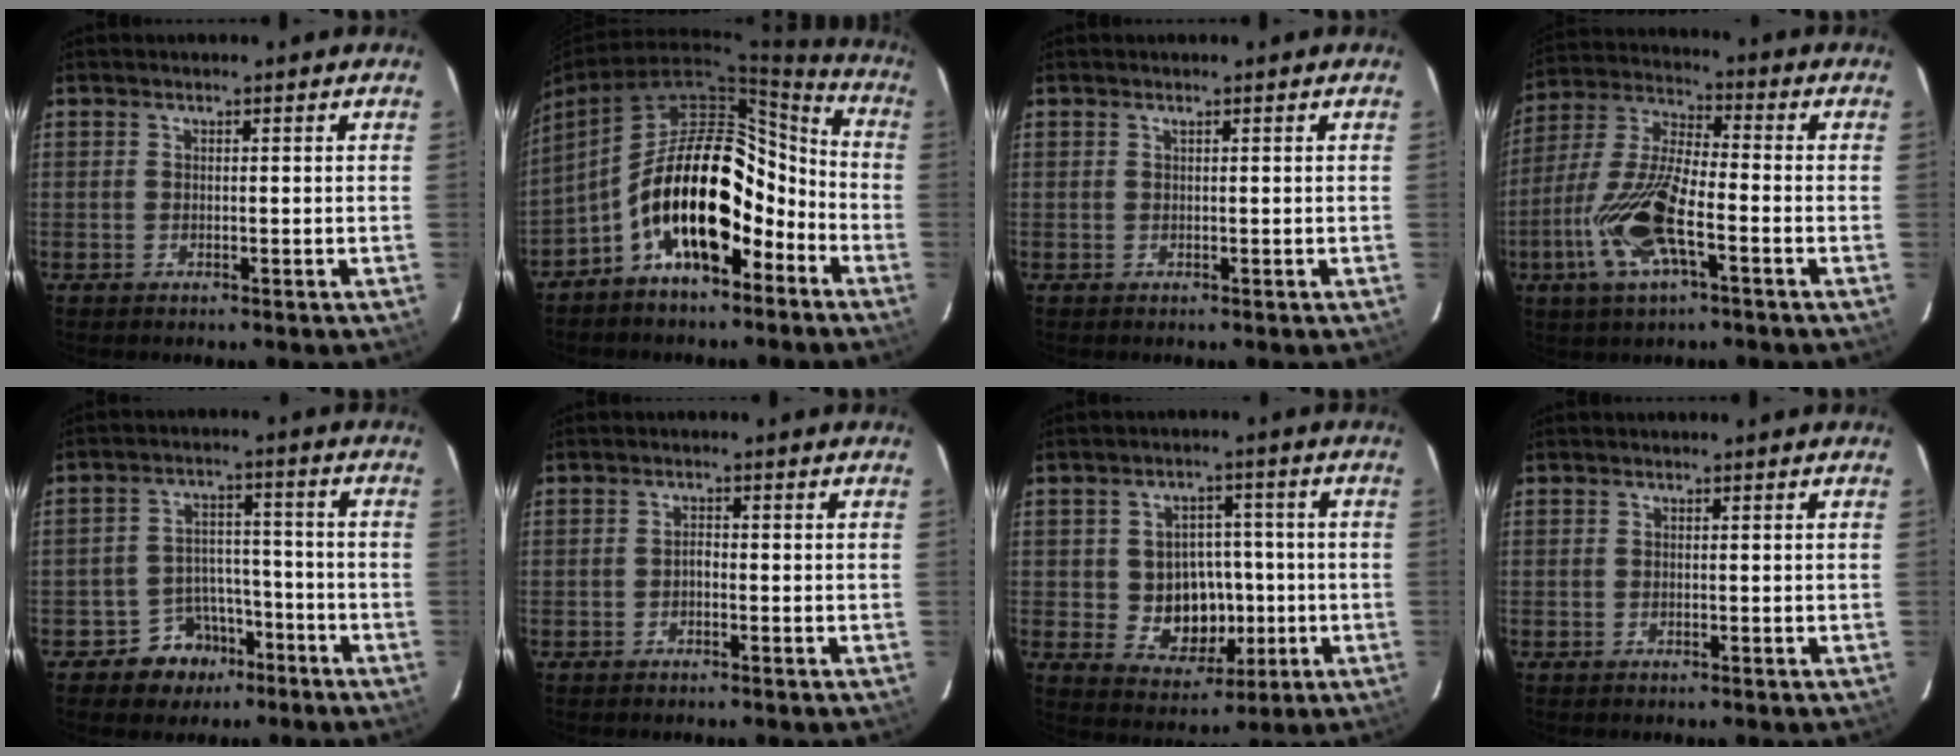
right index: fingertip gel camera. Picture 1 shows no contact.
{"total": 17.0, "force": [-8.4, 7.8, 12.5], "torque": [-0.194, 0.030, -0.140]}
{"total": 0.5, "force": [0.5, -0.1, 0.2], "torque": [-0.006, -0.001, 0.007]}
{"total": 15.1, "force": [-5.9, 4.7, 13.1], "torque": [-0.281, -0.010, -0.121]}
{"total": 7.9, "force": [-5.2, 5.8, 1.5], "torque": [-0.035, 0.029, -0.070]}
{"total": 1.1, "force": [-0.7, 0.6, 0.6], "torque": [-0.011, 0.005, -0.014]}
{"total": 9.3, "force": [-1.3, 7.9, 4.6], "torque": [-0.097, 0.010, -0.004]}
{"total": 0.0}